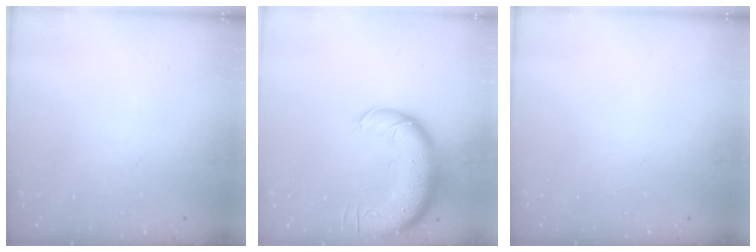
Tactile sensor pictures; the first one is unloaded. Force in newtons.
{"total": 14.5, "press": 14.1, "slide": 3.5}
{"total": 0.0}